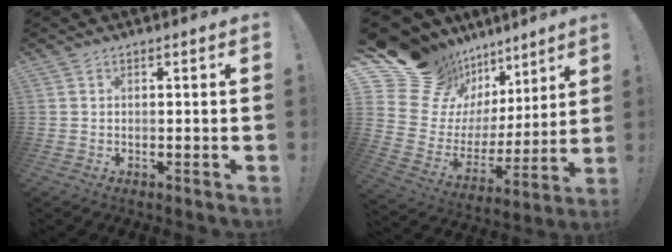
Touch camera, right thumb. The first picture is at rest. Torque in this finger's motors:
{"motor_torque": [-0.64, 2.38, 0.31, 0.38, 0.00]}